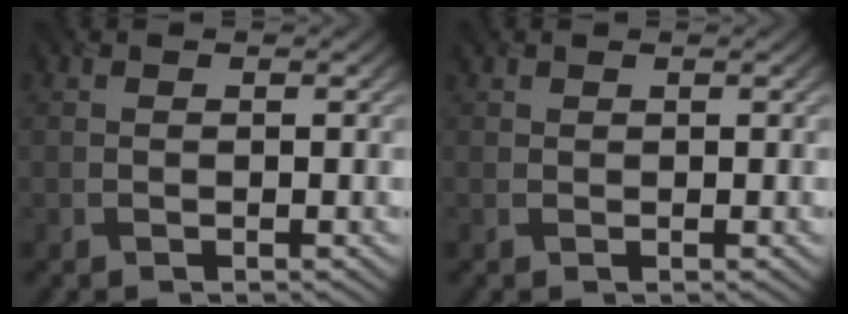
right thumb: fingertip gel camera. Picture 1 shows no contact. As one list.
[{"total": 0.6, "force": [0.5, 0.2, 0.0], "torque": [-0.001, 0.002, 0.012]}]